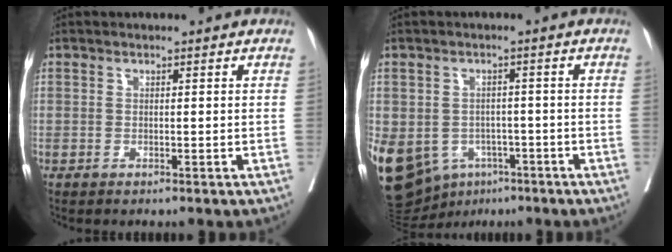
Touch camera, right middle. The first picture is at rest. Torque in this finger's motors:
{"motor_torque": [1.53, -0.61, 1.06, 0.21]}